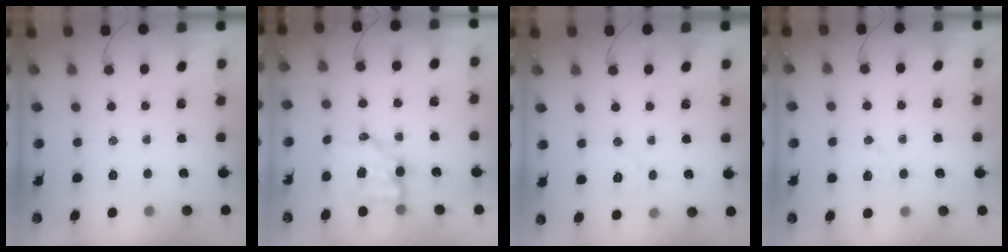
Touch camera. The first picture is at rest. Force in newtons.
{"total": 9.0, "press": 8.9, "slide": 1.1}
{"total": 5.1, "press": 5.0, "slide": 1.0}
{"total": 4.9, "press": 4.7, "slide": 1.3}